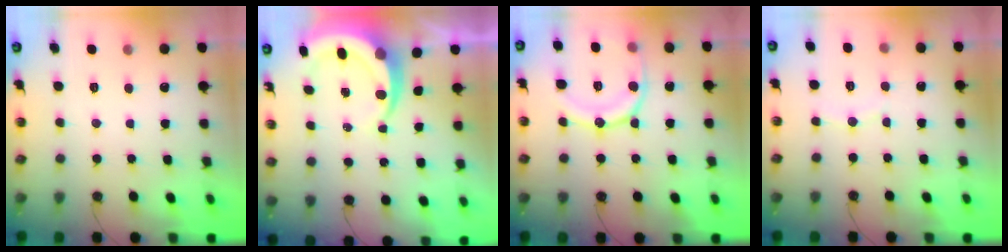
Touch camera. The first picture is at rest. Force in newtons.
{"total": 8.2, "press": 8.1, "slide": 1.0}
{"total": 14.9, "press": 14.8, "slide": 1.5}
{"total": 5.5, "press": 5.2, "slide": 1.6}